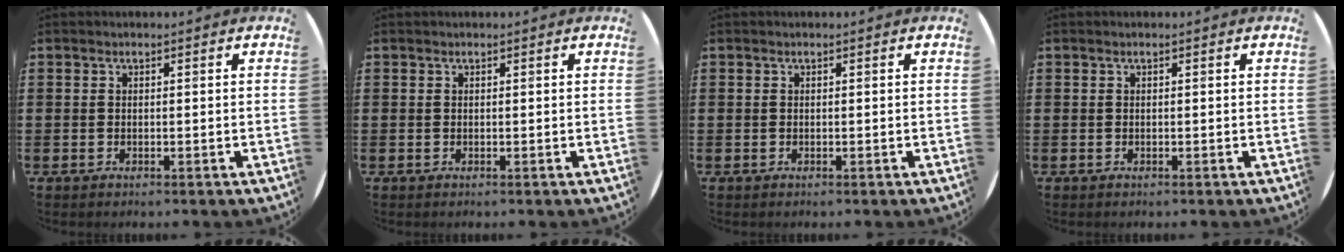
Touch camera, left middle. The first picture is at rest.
{"total": 0.0}
{"total": 0.0}
{"total": 0.0}